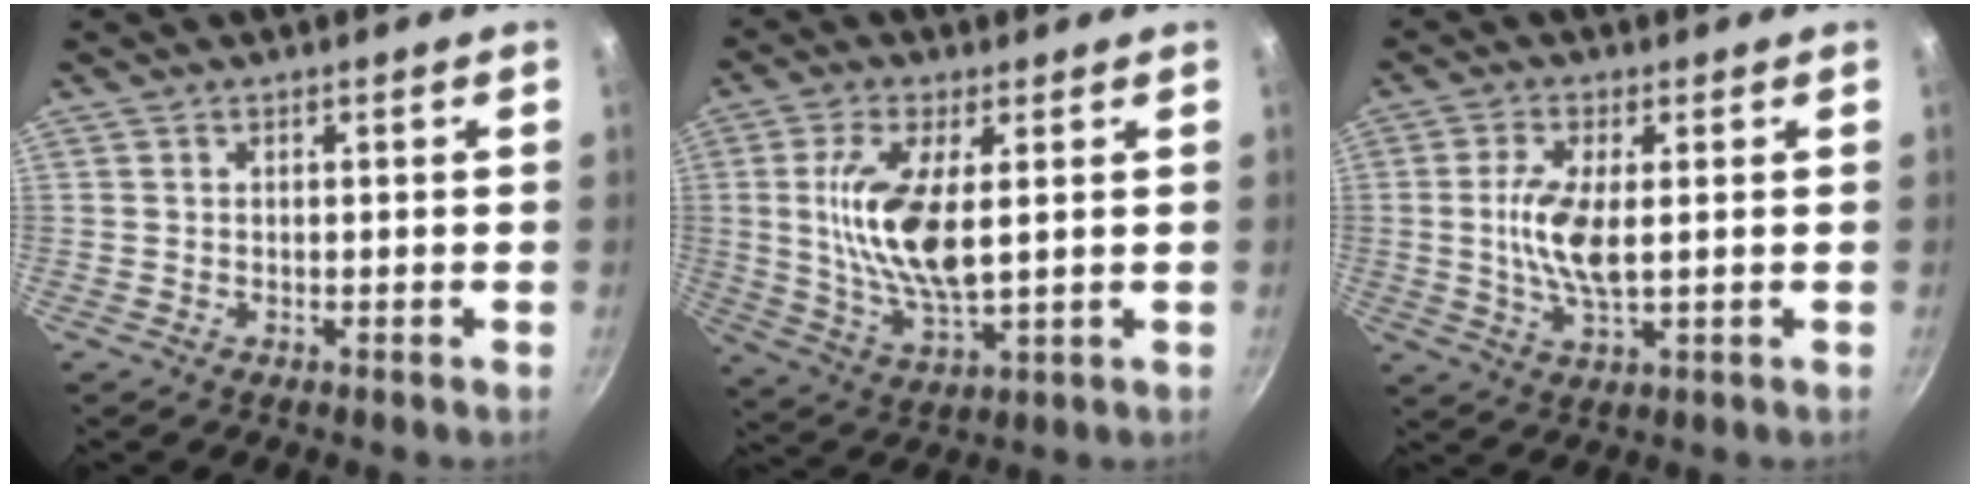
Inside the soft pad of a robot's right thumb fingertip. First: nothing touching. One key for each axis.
{"total": 13.1, "fx": 2.0, "fy": 5.3, "fz": 11.8, "tx": -0.231, "ty": -0.011, "tz": 0.042}
{"total": 8.2, "fx": 0.5, "fy": 3.0, "fz": 7.6, "tx": -0.156, "ty": -0.004, "tz": 0.010}